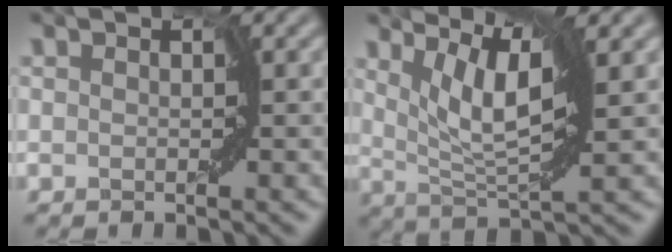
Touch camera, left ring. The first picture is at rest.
{"total": 5.5, "force": [2.7, 0.9, 4.7], "torque": [-0.088, -0.007, 0.052]}